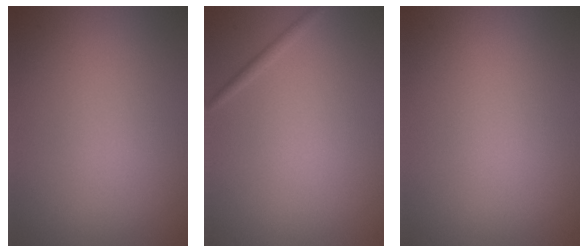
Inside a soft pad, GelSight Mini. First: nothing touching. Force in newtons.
{"total": 0.8, "press": 0.8, "slide": 0.0}
{"total": 0.0}